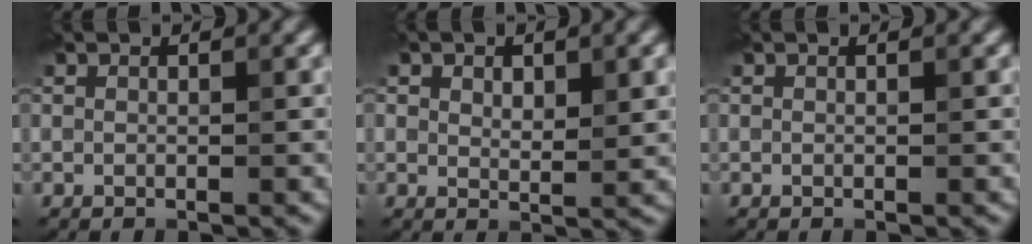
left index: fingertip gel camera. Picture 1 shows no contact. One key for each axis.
{"total": 3.7, "fx": 1.4, "fy": 1.9, "fz": 2.9, "tx": -0.040, "ty": -0.003, "tz": 0.025}
{"total": 0.0}